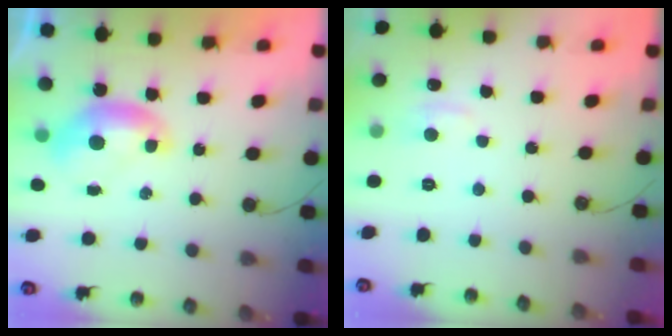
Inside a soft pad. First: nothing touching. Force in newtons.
{"total": 2.0, "press": 1.9, "slide": 0.6}